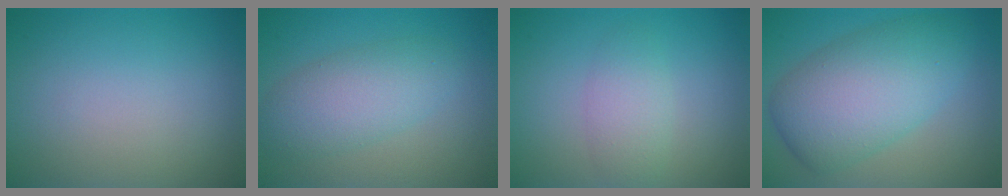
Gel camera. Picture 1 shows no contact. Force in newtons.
{"total": 4.6, "press": 4.5, "slide": 0.3}
{"total": 2.4, "press": 2.4, "slide": 0.1}
{"total": 8.3, "press": 8.3, "slide": 0.2}